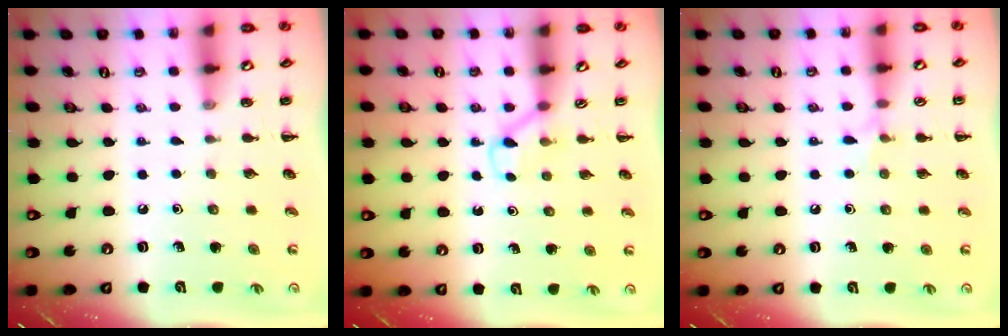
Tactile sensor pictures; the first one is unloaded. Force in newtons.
{"total": 2.5, "press": 2.3, "slide": 0.9}
{"total": 4.5, "press": 4.2, "slide": 1.5}